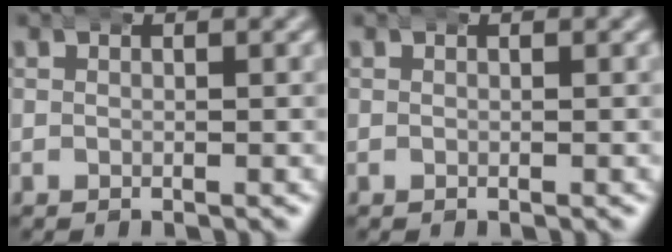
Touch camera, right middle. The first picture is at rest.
{"total": 0.0}